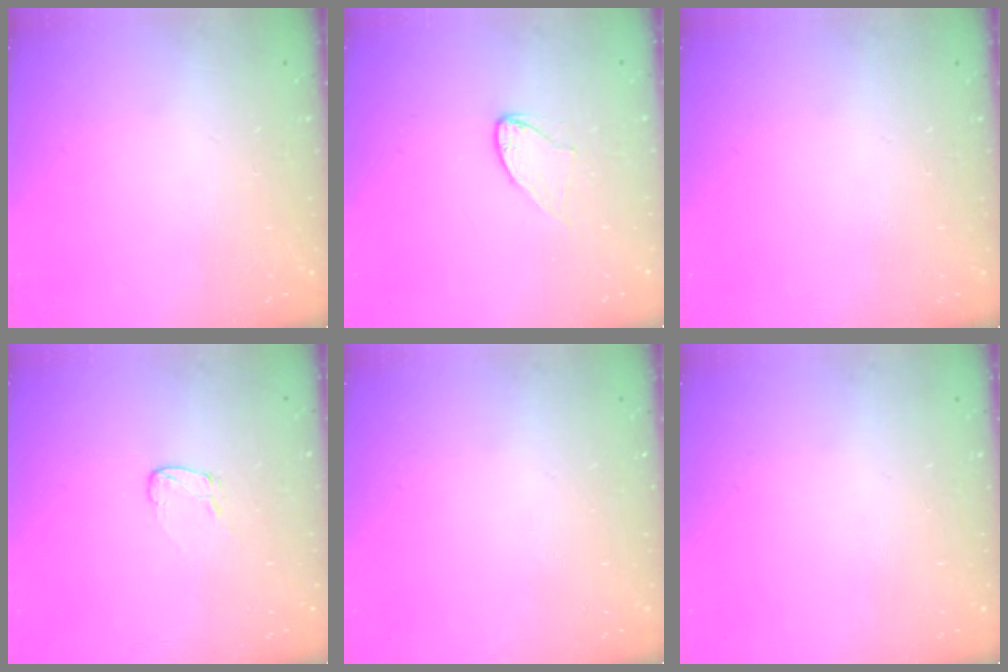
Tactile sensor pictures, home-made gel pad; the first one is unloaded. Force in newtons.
{"total": 6.5, "press": 6.5, "slide": 0.5}
{"total": 0.0}
{"total": 3.7, "press": 3.6, "slide": 0.3}
{"total": 0.0}
{"total": 0.0}